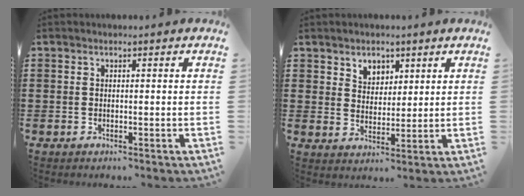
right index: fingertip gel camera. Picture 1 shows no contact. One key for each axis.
{"total": 3.8, "fx": 2.7, "fy": 2.7, "fz": 0.3, "tx": -0.020, "ty": 0.009, "tz": 0.051}